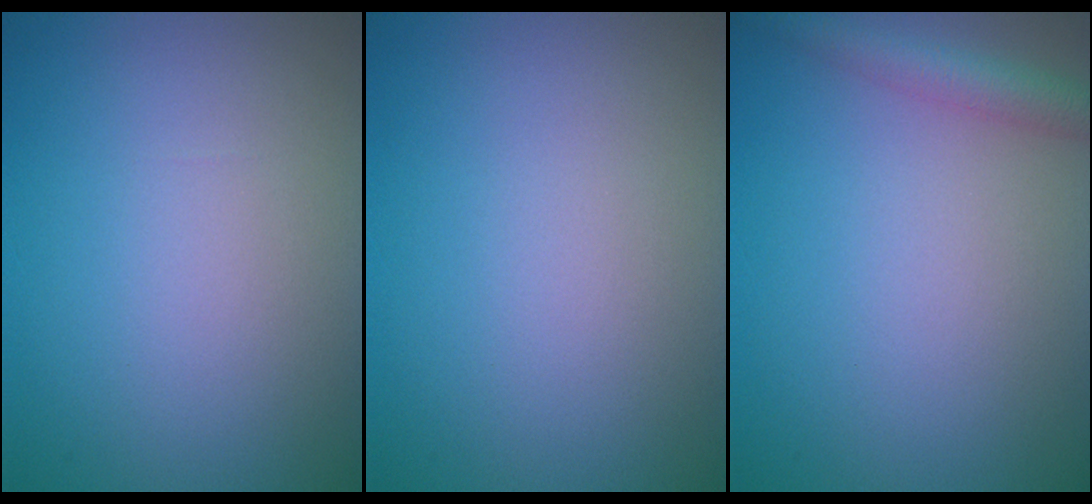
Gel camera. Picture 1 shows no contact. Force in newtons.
{"total": 0.0}
{"total": 2.7, "press": 2.7, "slide": 0.1}